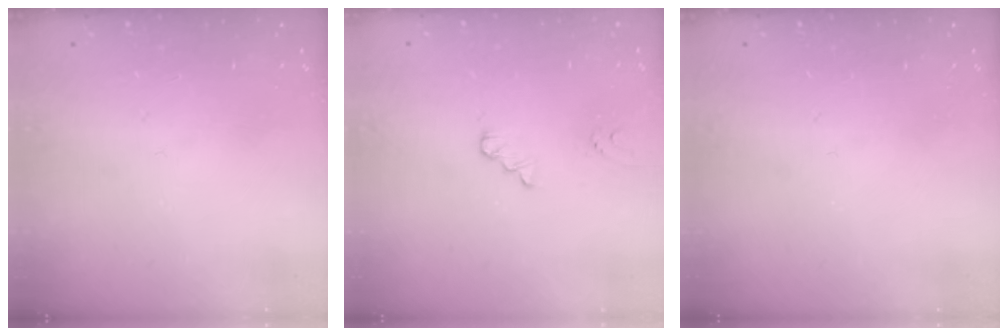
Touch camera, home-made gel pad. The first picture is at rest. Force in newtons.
{"total": 1.0, "press": 1.0, "slide": 0.1}
{"total": 0.0}